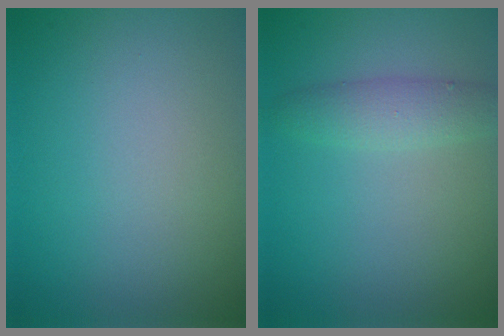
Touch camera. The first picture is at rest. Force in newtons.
{"total": 2.4, "press": 2.4, "slide": 0.2}